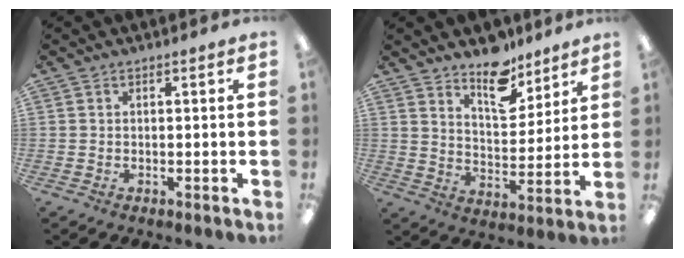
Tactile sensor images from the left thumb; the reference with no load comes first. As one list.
[{"total": 11.7, "force": [9.2, 5.3, 4.8], "torque": [-0.053, -0.066, 0.163]}]